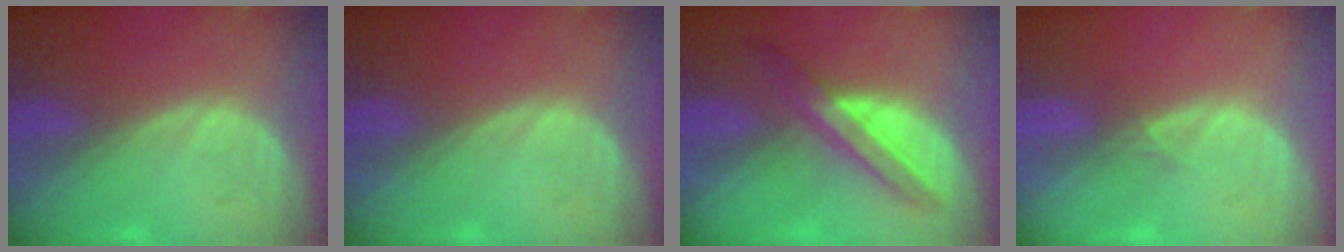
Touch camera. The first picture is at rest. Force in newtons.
{"total": 0.0}
{"total": 5.8, "press": 5.6, "slide": 1.3}
{"total": 0.7, "press": 0.7, "slide": 0.2}